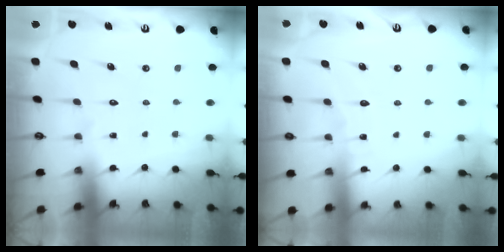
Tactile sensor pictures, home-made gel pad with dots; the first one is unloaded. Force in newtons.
{"total": 4.4, "press": 4.3, "slide": 0.5}